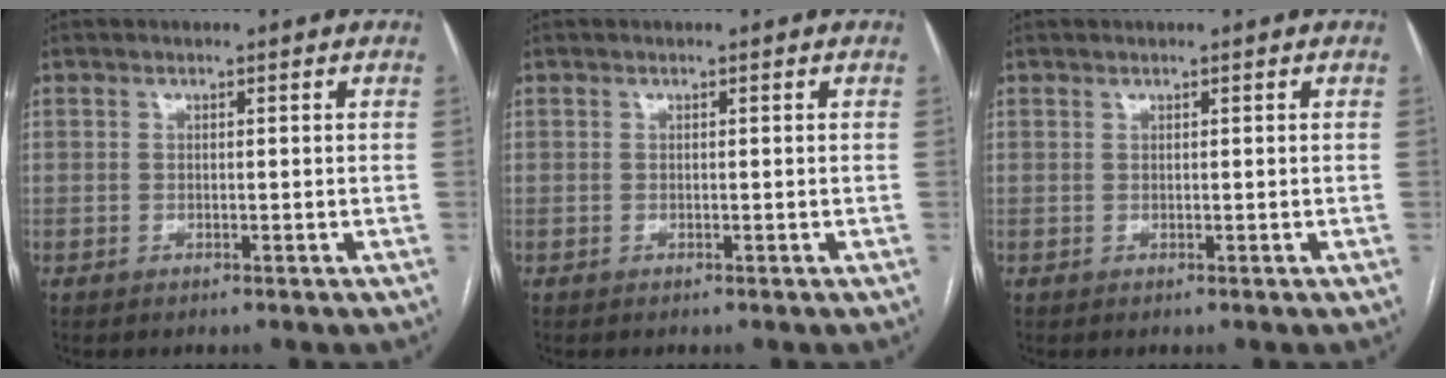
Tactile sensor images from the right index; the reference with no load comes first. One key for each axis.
{"total": 0.0}
{"total": 0.0}